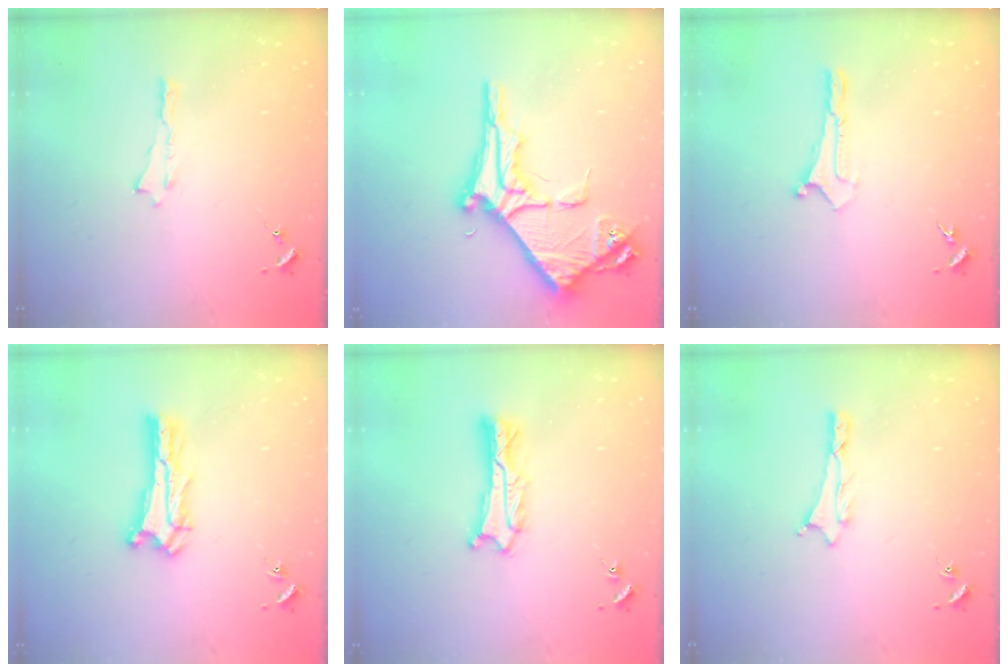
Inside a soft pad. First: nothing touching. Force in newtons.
{"total": 8.7, "press": 8.7, "slide": 1.0}
{"total": 0.0}
{"total": 1.4, "press": 1.4, "slide": 0.2}
{"total": 2.2, "press": 2.2, "slide": 0.2}
{"total": 0.8, "press": 0.8, "slide": 0.2}